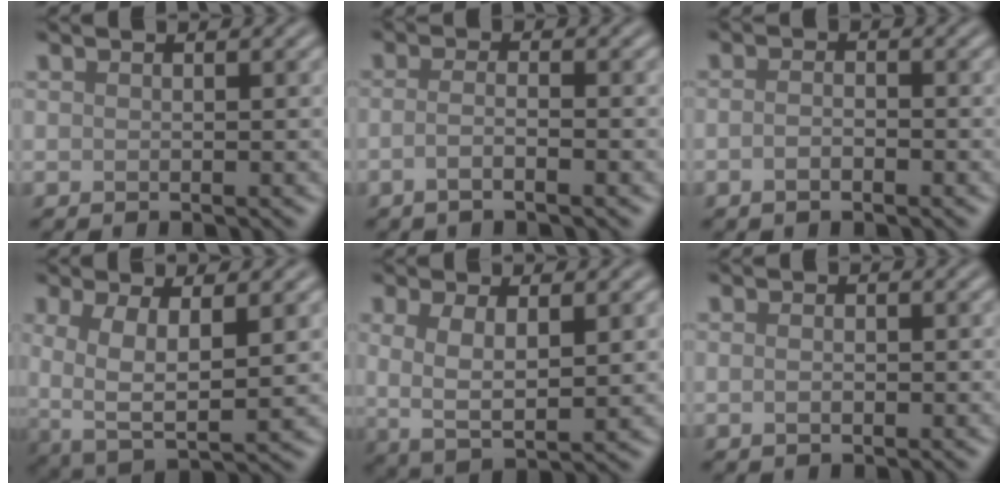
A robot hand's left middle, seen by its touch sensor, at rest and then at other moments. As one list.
[{"total": 2.2, "force": [-1.0, 0.6, 1.9], "torque": [-0.029, -0.003, -0.026]}, {"total": 1.6, "force": [-0.7, 0.6, 1.2], "torque": [-0.024, -0.002, -0.015]}, {"total": 5.5, "force": [0.5, 2.3, 5.0], "torque": [-0.104, -0.008, 0.009]}, {"total": 4.0, "force": [0.5, 1.5, 3.7], "torque": [-0.076, -0.006, 0.011]}, {"total": 1.0, "force": [-0.2, 0.6, 0.8], "torque": [-0.015, -0.002, -0.003]}]